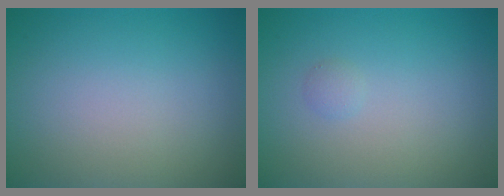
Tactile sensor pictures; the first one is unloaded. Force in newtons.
{"total": 0.6, "press": 0.6, "slide": 0.1}